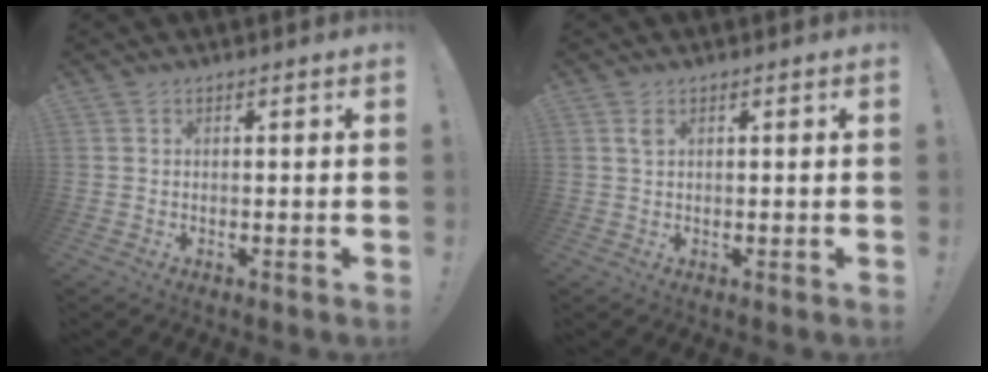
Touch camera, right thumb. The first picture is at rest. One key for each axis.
{"total": 1.3, "fx": 0.6, "fy": 0.6, "fz": 0.9, "tx": -0.018, "ty": 0.000, "tz": 0.011}